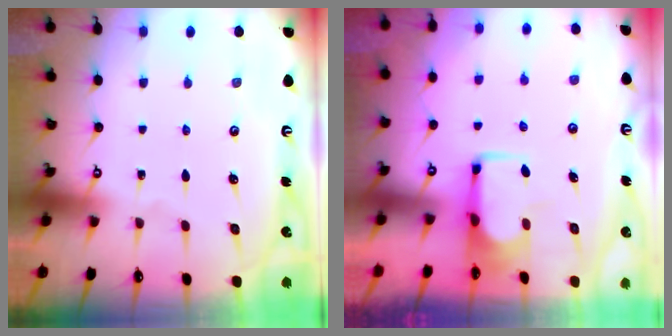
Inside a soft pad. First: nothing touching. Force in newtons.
{"total": 3.3, "press": 3.3, "slide": 0.4}